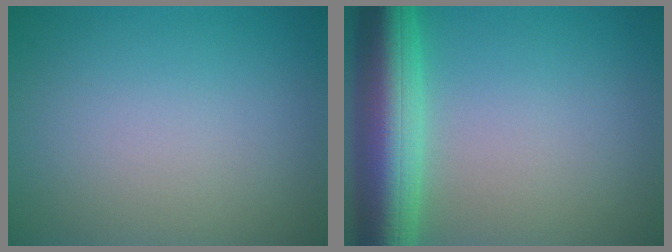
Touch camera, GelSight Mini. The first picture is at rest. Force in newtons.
{"total": 8.9, "press": 8.9, "slide": 0.3}